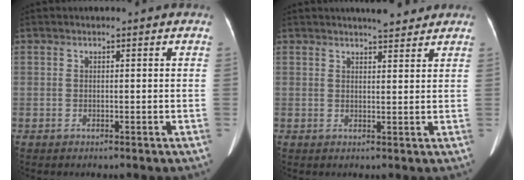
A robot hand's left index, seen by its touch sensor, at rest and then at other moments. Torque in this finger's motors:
{"motor_torque": [0.52, -0.53, 0.01, 0.04]}